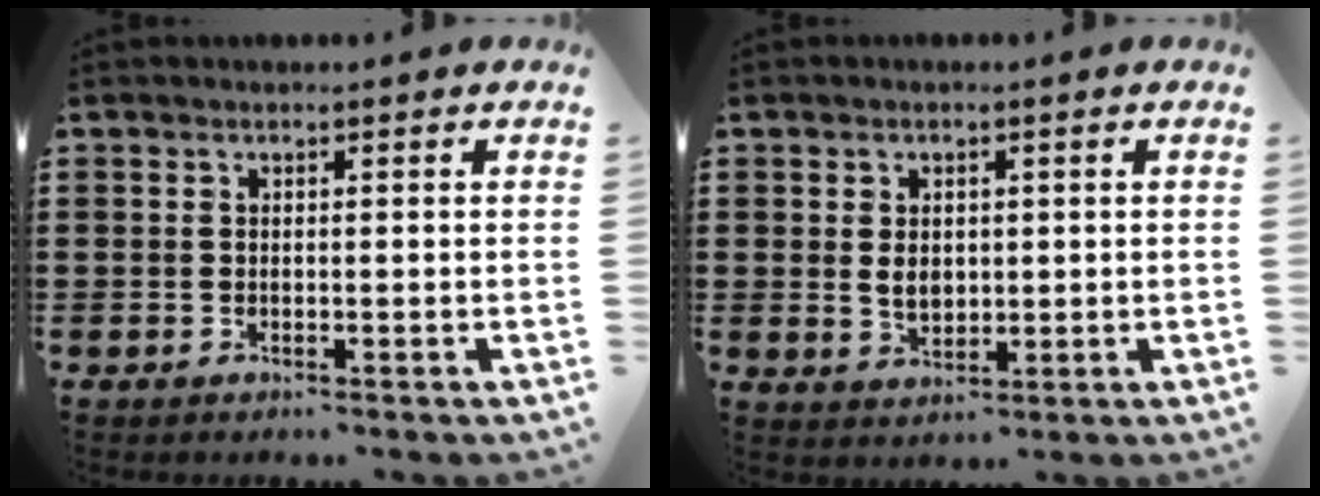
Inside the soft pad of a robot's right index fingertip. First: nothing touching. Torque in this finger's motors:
{"motor_torque": [0.57, -0.35, 0.28, 0.09]}